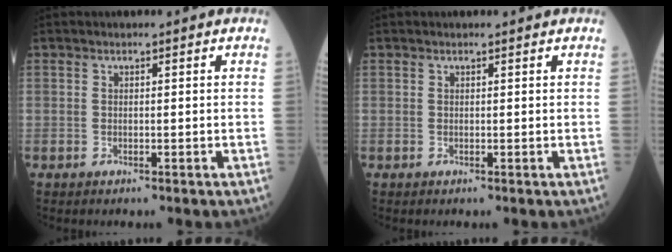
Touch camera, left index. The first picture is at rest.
{"total": 0.0}